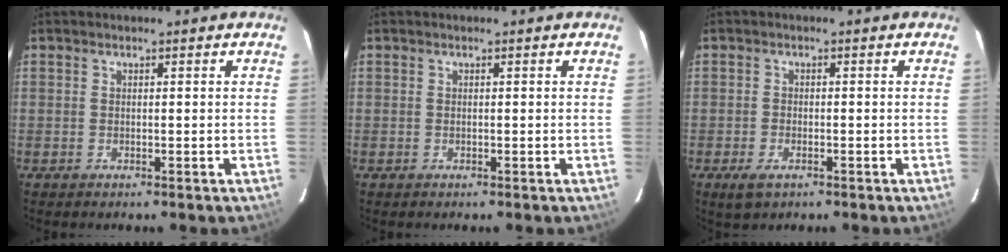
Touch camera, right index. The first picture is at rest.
{"total": 0.0}
{"total": 3.3, "force": [-1.9, 1.6, 2.2], "torque": [-0.049, -0.009, -0.034]}